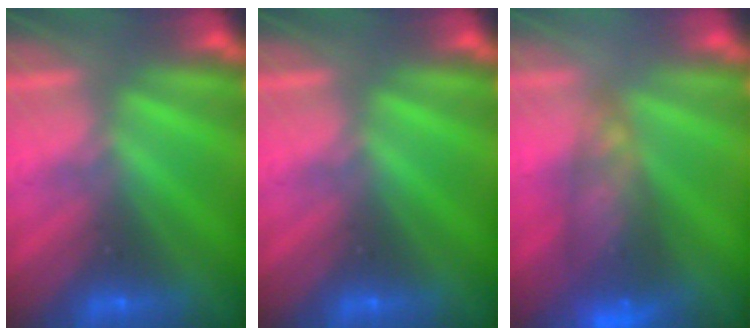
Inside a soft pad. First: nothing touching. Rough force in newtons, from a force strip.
{"total": 0.0}
{"total": 7.1}